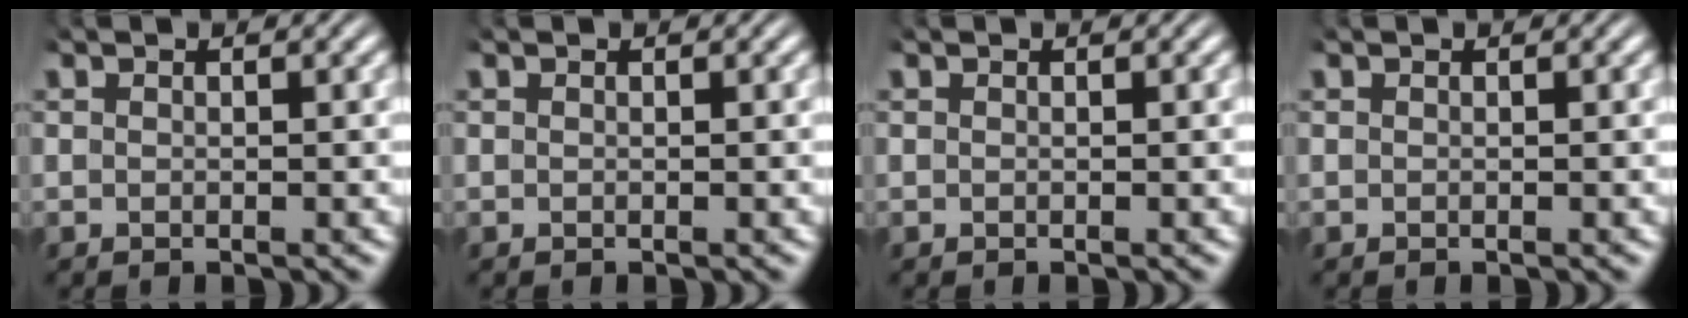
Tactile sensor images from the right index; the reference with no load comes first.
{"total": 0.0}
{"total": 0.0}
{"total": 0.0}